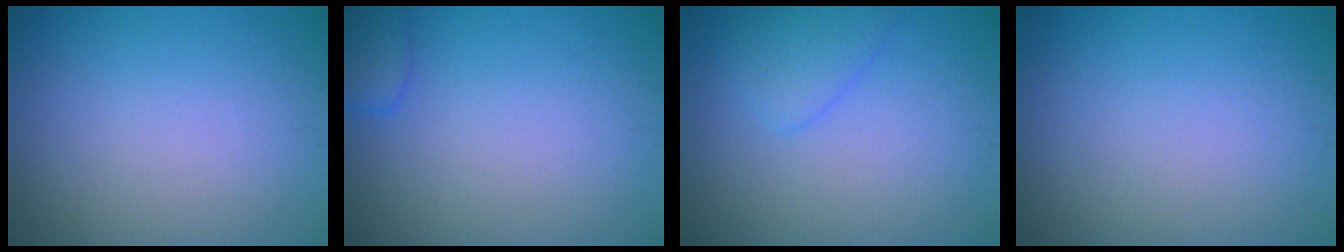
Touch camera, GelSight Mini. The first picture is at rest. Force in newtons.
{"total": 2.2, "press": 2.2, "slide": 0.1}
{"total": 2.3, "press": 2.3, "slide": 0.2}
{"total": 0.0}